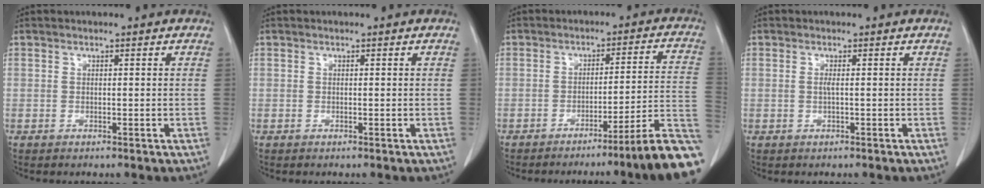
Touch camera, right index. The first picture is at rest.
{"total": 0.0}
{"total": 14.5, "force": [-10.8, -1.2, 9.7], "torque": [-0.042, 0.033, -0.148]}
{"total": 0.8, "force": [-0.1, 0.0, 0.8], "torque": [-0.020, -0.001, -0.002]}